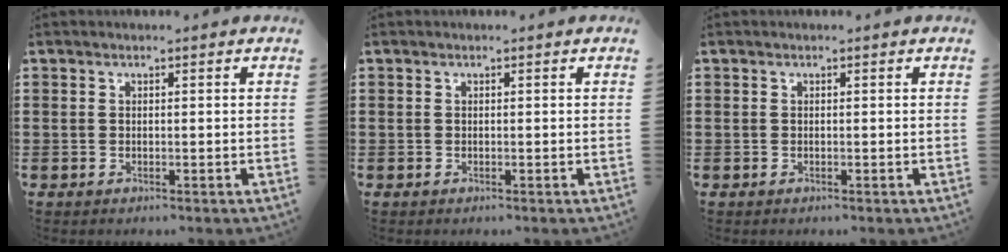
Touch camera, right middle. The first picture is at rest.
{"total": 0.0}
{"total": 0.0}